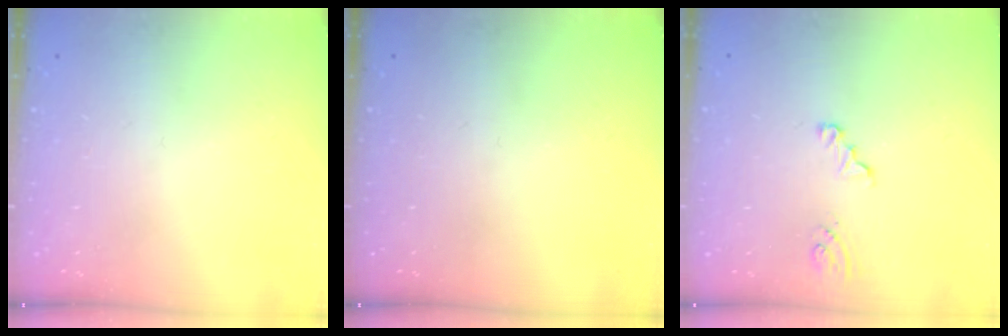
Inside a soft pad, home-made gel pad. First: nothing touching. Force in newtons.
{"total": 0.0}
{"total": 2.1, "press": 2.1, "slide": 0.2}